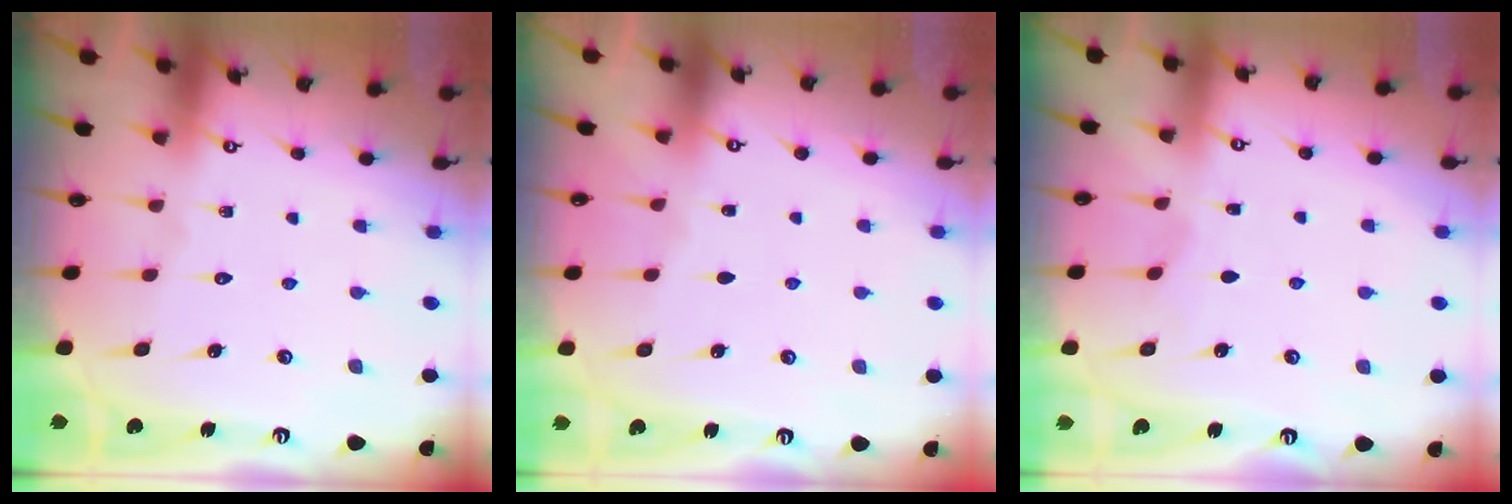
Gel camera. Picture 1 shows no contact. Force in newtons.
{"total": 0.0}
{"total": 2.3, "press": 2.3, "slide": 0.4}